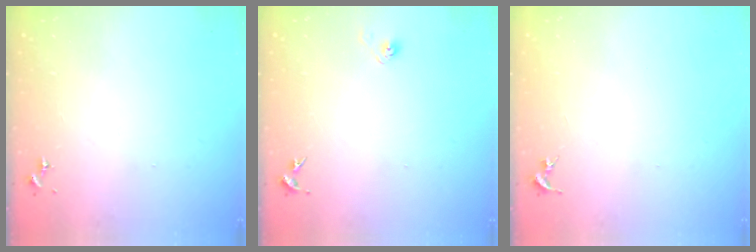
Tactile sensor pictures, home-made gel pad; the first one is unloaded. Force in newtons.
{"total": 2.8, "press": 2.6, "slide": 1.1}
{"total": 0.0}